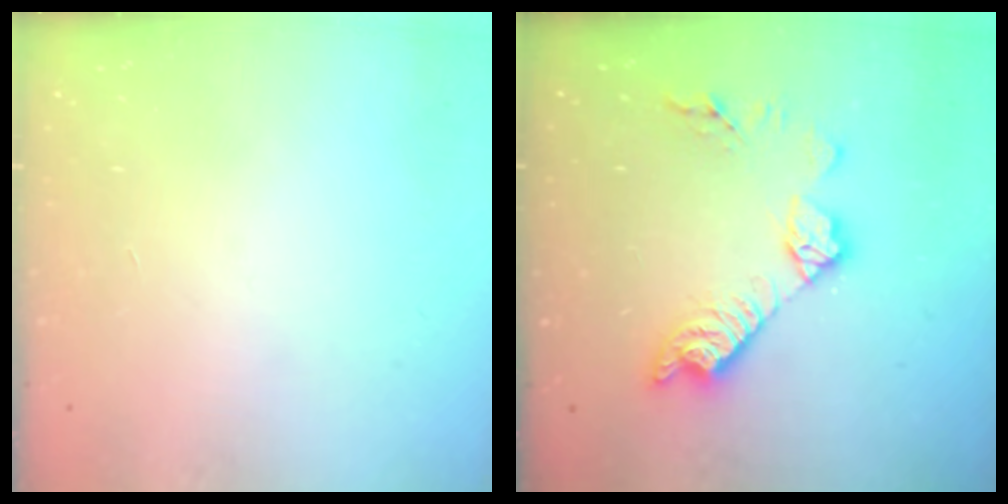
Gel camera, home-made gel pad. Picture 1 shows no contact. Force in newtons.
{"total": 12.3, "press": 12.2, "slide": 0.6}